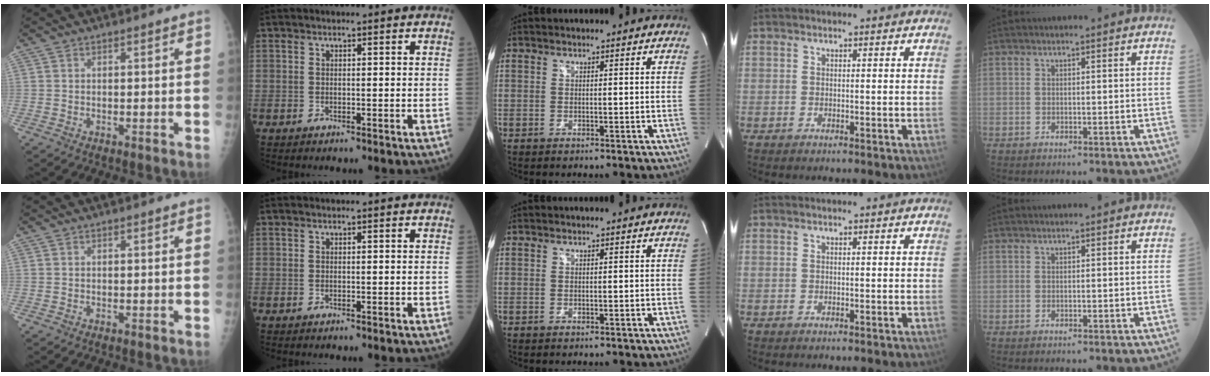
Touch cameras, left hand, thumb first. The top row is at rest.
{}